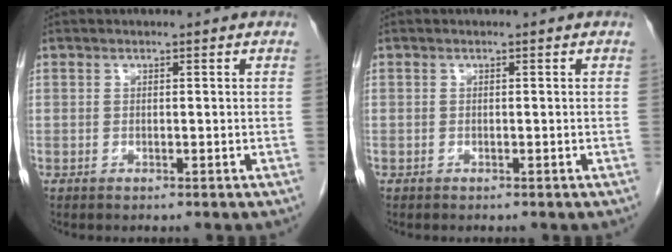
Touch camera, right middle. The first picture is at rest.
{"total": 0.0}